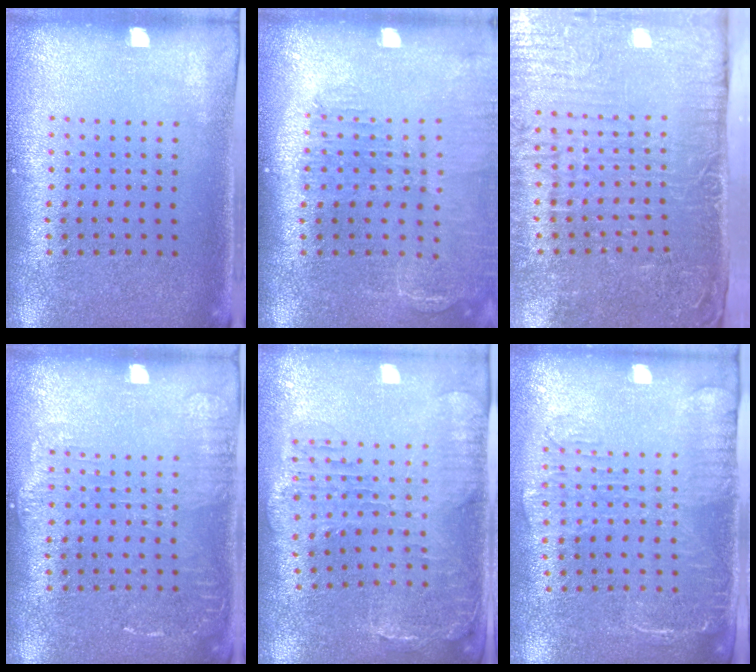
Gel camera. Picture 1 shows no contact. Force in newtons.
{"total": 1.5, "press": 1.4, "slide": 0.2}
{"total": 5.6, "press": 4.7, "slide": 3.0}
{"total": 1.6, "press": 1.5, "slide": 0.3}
{"total": 1.5, "press": 1.4, "slide": 0.4}
{"total": 1.8, "press": 1.5, "slide": 0.9}